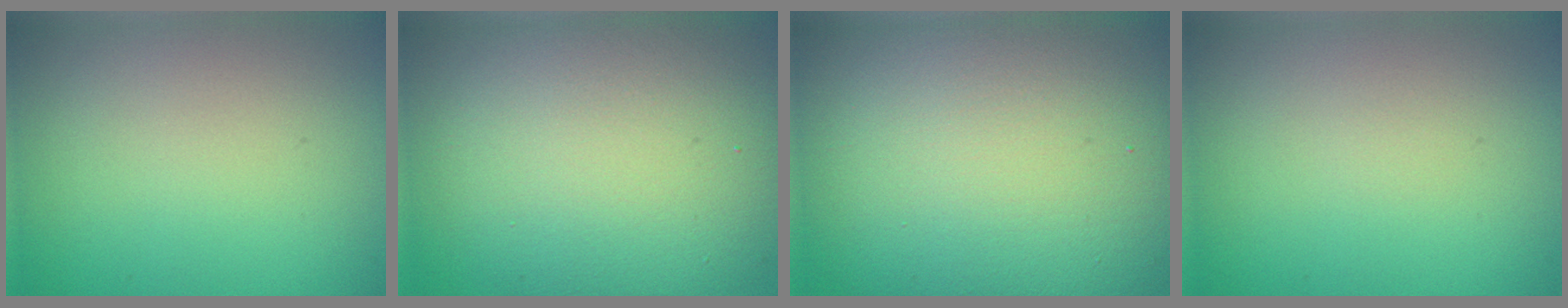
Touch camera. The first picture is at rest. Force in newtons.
{"total": 12.3, "press": 12.3, "slide": 0.8}
{"total": 16.5, "press": 16.5, "slide": 0.9}
{"total": 0.0}